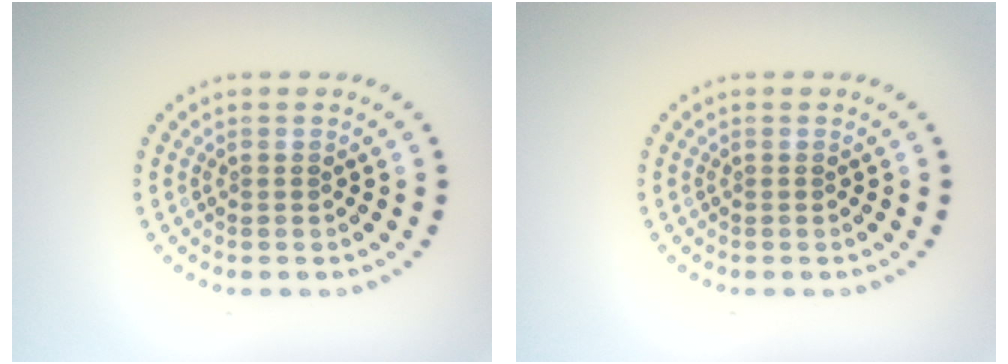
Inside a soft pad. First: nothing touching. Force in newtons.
{"total": 0.0}